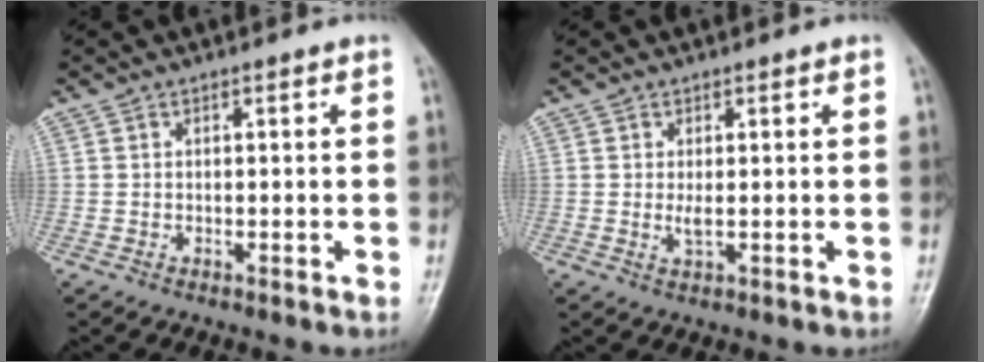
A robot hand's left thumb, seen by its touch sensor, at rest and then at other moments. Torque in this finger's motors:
{"motor_torque": [-0.04, 0.09, 0.10, 0.10, 0.02]}